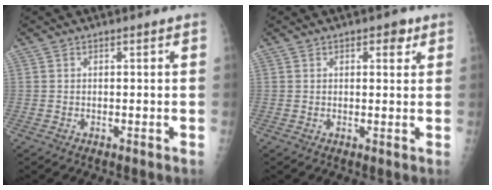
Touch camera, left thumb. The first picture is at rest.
{"total": 3.0, "force": [1.5, 1.6, 2.0], "torque": [-0.011, -0.003, 0.017]}